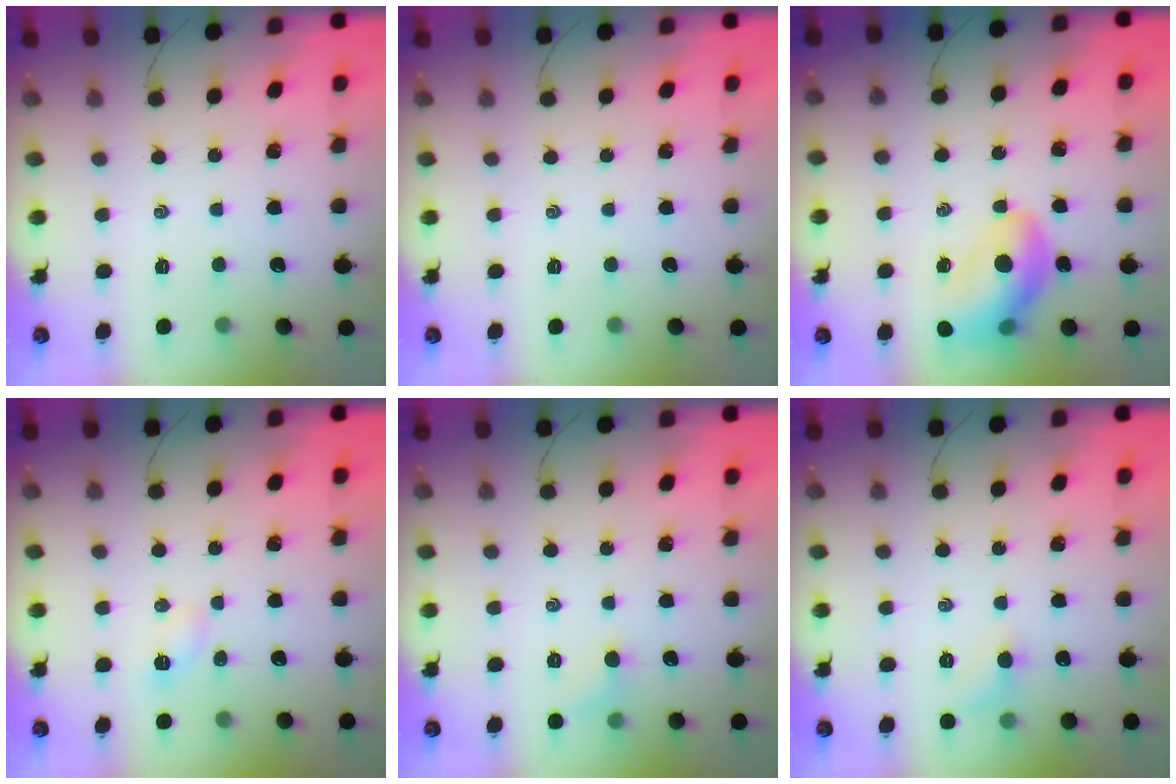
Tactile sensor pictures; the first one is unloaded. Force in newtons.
{"total": 0.0}
{"total": 12.6, "press": 12.1, "slide": 3.4}
{"total": 4.2, "press": 4.0, "slide": 1.1}
{"total": 4.5, "press": 4.3, "slide": 1.5}
{"total": 6.3, "press": 6.0, "slide": 1.7}